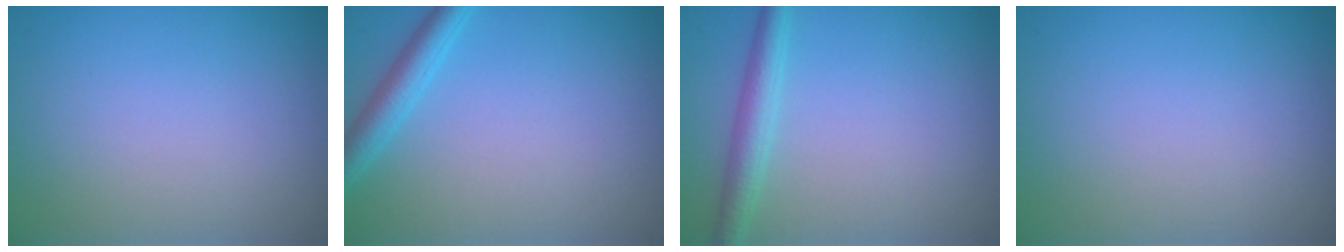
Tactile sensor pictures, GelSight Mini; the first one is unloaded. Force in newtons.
{"total": 2.6, "press": 2.6, "slide": 0.2}
{"total": 2.5, "press": 2.5, "slide": 0.1}
{"total": 0.0}